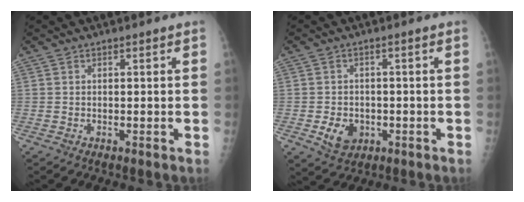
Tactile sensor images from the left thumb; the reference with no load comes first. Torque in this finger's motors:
{"motor_torque": [-0.08, 0.11, 0.26, 0.16, 0.02]}